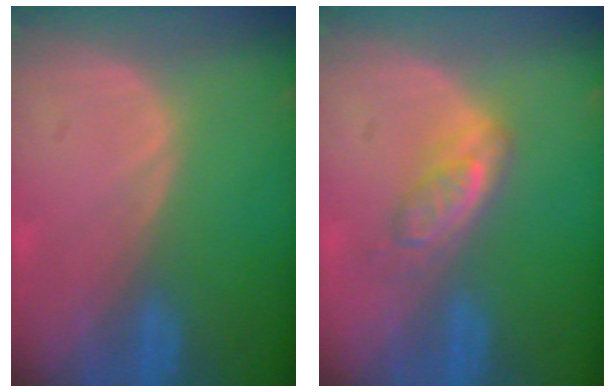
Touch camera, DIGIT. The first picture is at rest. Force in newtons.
{"total": 4.5, "press": 4.4, "slide": 1.1}